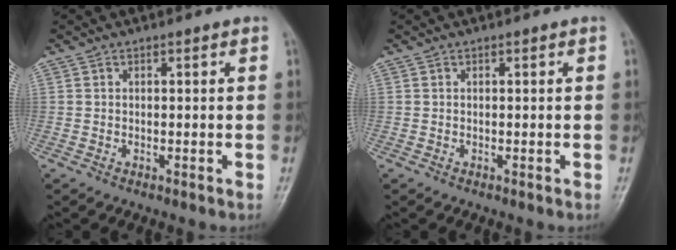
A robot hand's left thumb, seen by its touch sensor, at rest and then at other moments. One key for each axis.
{"total": 0.0}